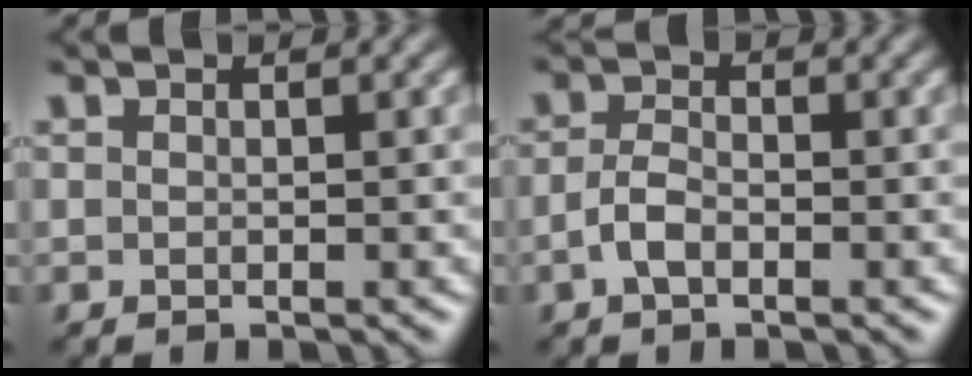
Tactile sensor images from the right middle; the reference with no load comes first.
{"total": 2.1, "force": [-1.0, 1.0, 1.6], "torque": [-0.034, 0.004, -0.023]}